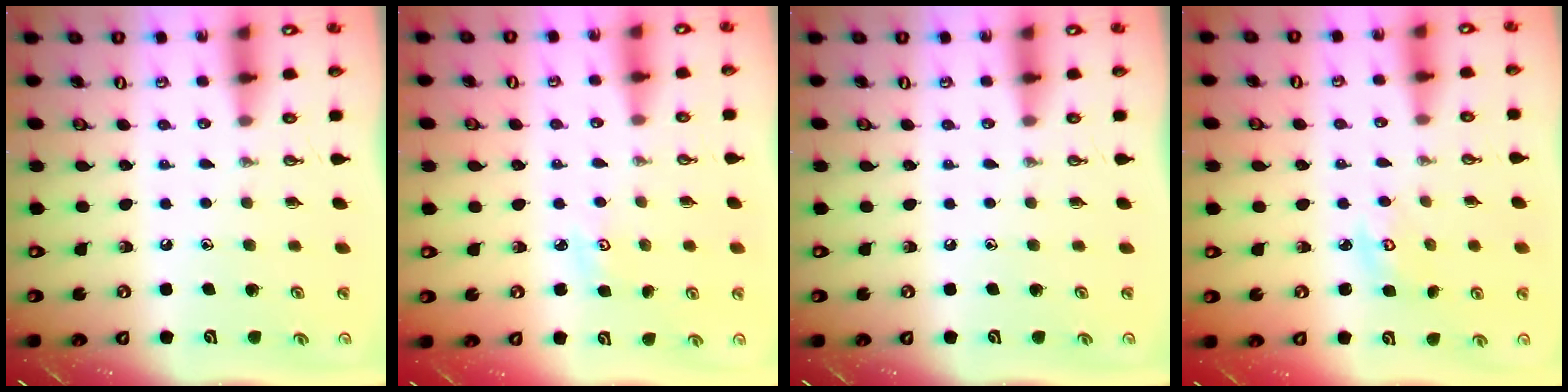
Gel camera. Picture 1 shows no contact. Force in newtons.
{"total": 2.8, "press": 2.7, "slide": 0.4}
{"total": 0.0}
{"total": 3.0, "press": 3.0, "slide": 0.2}